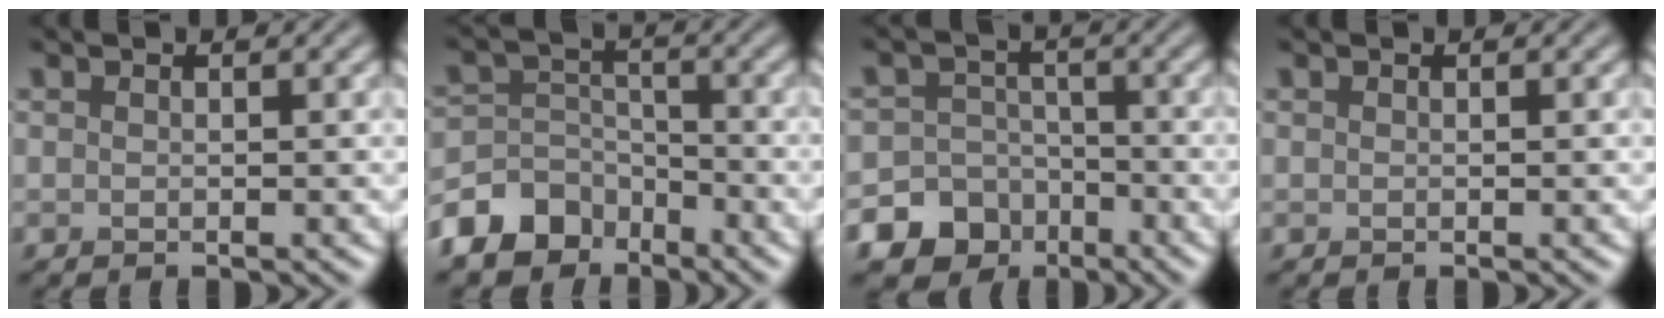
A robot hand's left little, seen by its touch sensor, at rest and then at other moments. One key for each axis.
{"total": 7.1, "fx": -5.1, "fy": 4.6, "fz": 1.8, "tx": -0.019, "ty": 0.000, "tz": -0.103}
{"total": 13.1, "fx": -7.2, "fy": 10.9, "fz": 1.6, "tx": -0.037, "ty": -0.058, "tz": -0.131}
{"total": 0.0}